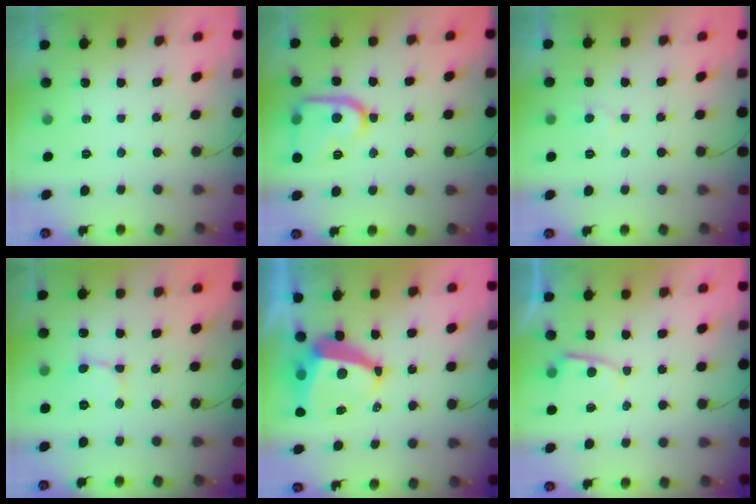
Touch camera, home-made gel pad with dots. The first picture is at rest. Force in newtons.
{"total": 16.6, "press": 16.6, "slide": 1.3}
{"total": 5.6, "press": 5.6, "slide": 0.3}
{"total": 1.8, "press": 1.7, "slide": 0.2}
{"total": 10.2, "press": 10.1, "slide": 1.4}
{"total": 4.6, "press": 4.6, "slide": 0.4}